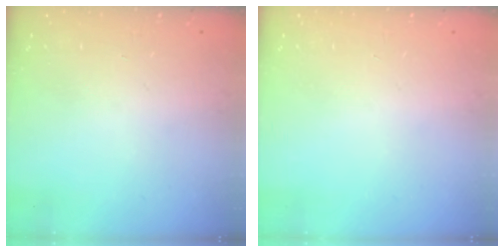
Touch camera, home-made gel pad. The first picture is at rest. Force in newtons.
{"total": 0.0}